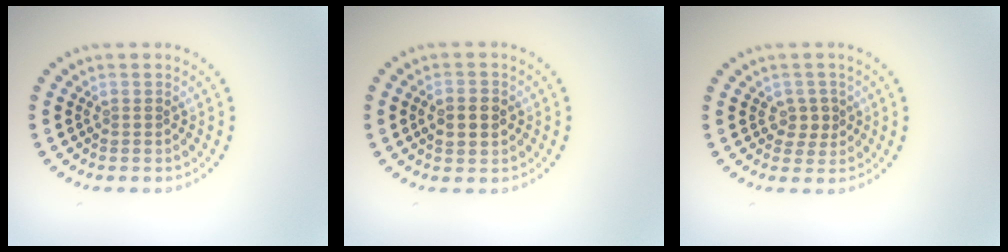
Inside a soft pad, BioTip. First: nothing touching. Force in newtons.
{"total": 3.2, "press": 3.2, "slide": 0.1}
{"total": 1.7, "press": 1.6, "slide": 0.6}